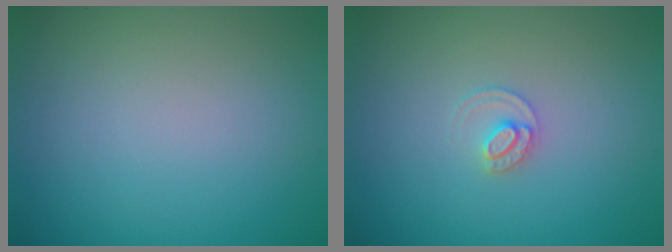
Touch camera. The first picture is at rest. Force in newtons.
{"total": 1.5, "press": 1.5, "slide": 0.2}